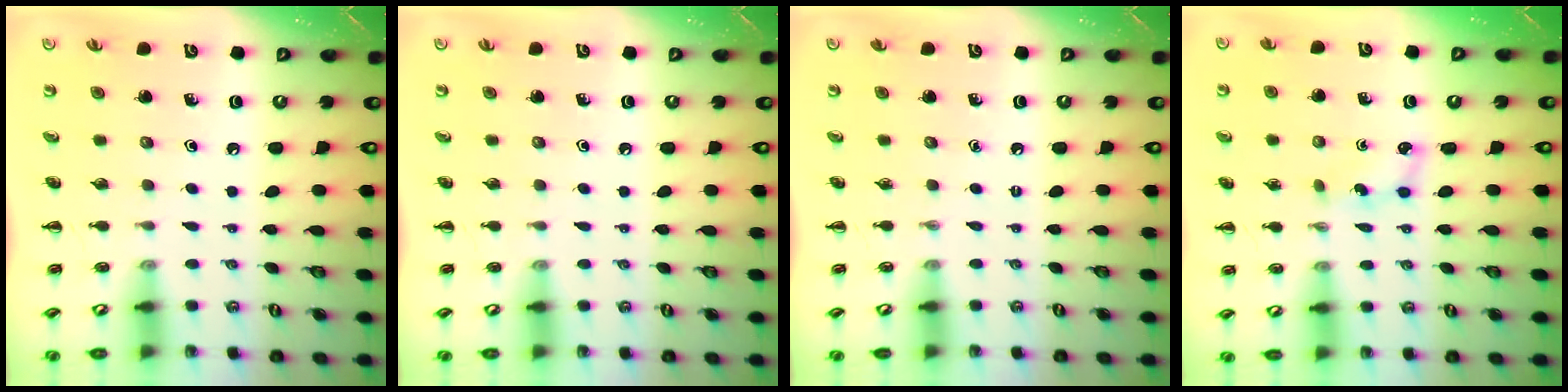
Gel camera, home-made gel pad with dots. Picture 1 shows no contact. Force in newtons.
{"total": 0.0}
{"total": 0.0}
{"total": 3.6, "press": 3.5, "slide": 1.1}